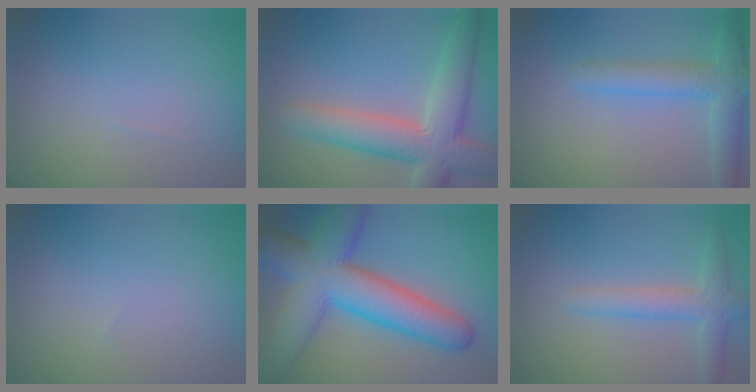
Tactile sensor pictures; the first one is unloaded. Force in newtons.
{"total": 6.8, "press": 6.8, "slide": 0.5}
{"total": 3.8, "press": 3.8, "slide": 0.0}
{"total": 0.0}
{"total": 10.4, "press": 10.4, "slide": 0.2}
{"total": 2.8, "press": 2.8, "slide": 0.1}